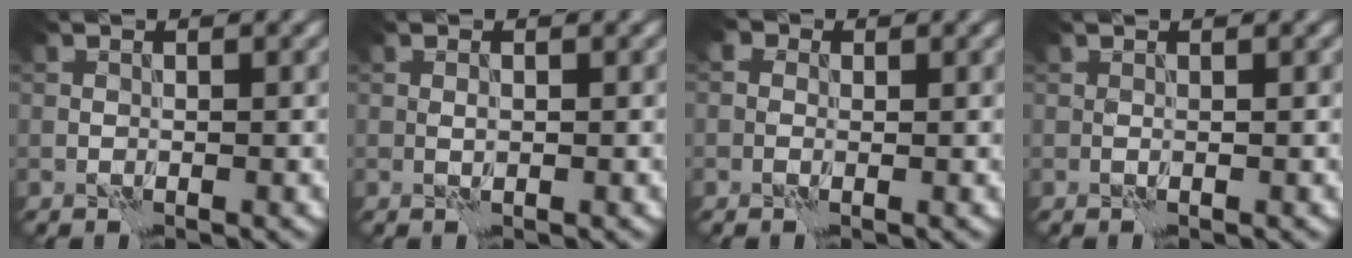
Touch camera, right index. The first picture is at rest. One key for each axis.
{"total": 0.0}
{"total": 2.6, "fx": 0.6, "fy": 2.2, "fz": 1.3, "tx": -0.005, "ty": 0.013, "tz": -0.018}
{"total": 0.6, "fx": 0.4, "fy": 0.2, "fz": 0.4, "tx": -0.011, "ty": 0.001, "tz": 0.005}